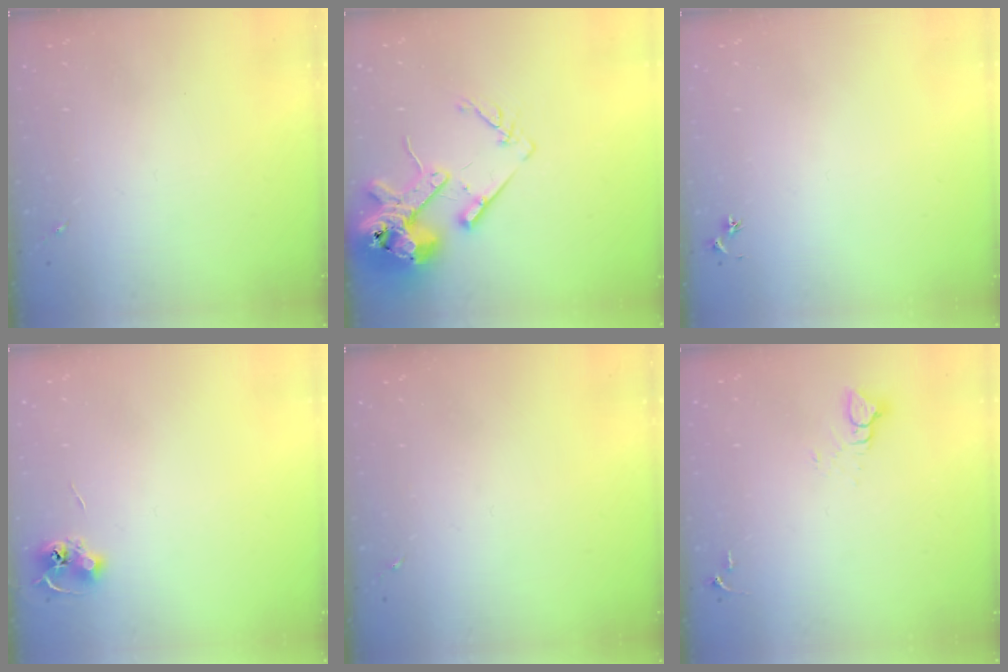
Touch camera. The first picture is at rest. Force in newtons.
{"total": 16.1, "press": 15.9, "slide": 2.4}
{"total": 2.5, "press": 2.5, "slide": 0.3}
{"total": 6.6, "press": 6.6, "slide": 0.5}
{"total": 0.0}
{"total": 3.9, "press": 3.9, "slide": 0.2}